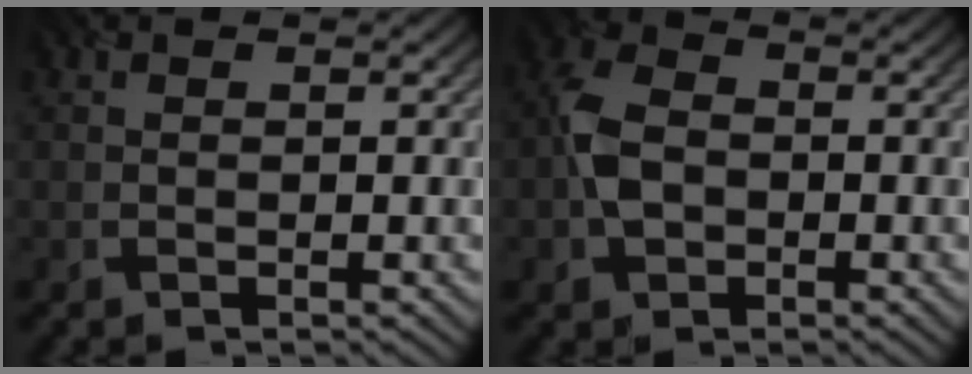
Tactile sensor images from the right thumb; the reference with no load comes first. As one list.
[{"total": 5.2, "force": [-1.0, 3.8, 3.3], "torque": [-0.081, 0.001, -0.027]}]